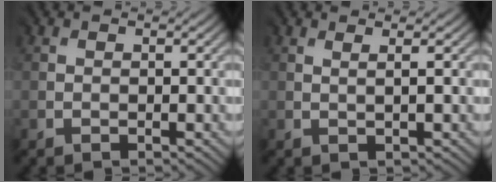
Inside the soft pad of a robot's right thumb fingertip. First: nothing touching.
{"total": 0.6, "force": [0.3, -0.3, 0.4], "torque": [0.000, 0.001, 0.003]}